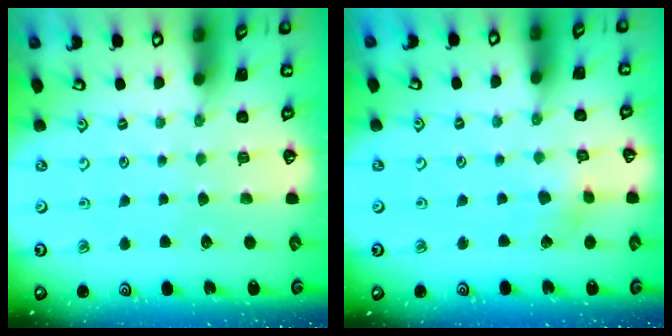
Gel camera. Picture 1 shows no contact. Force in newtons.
{"total": 2.8, "press": 2.8, "slide": 0.3}